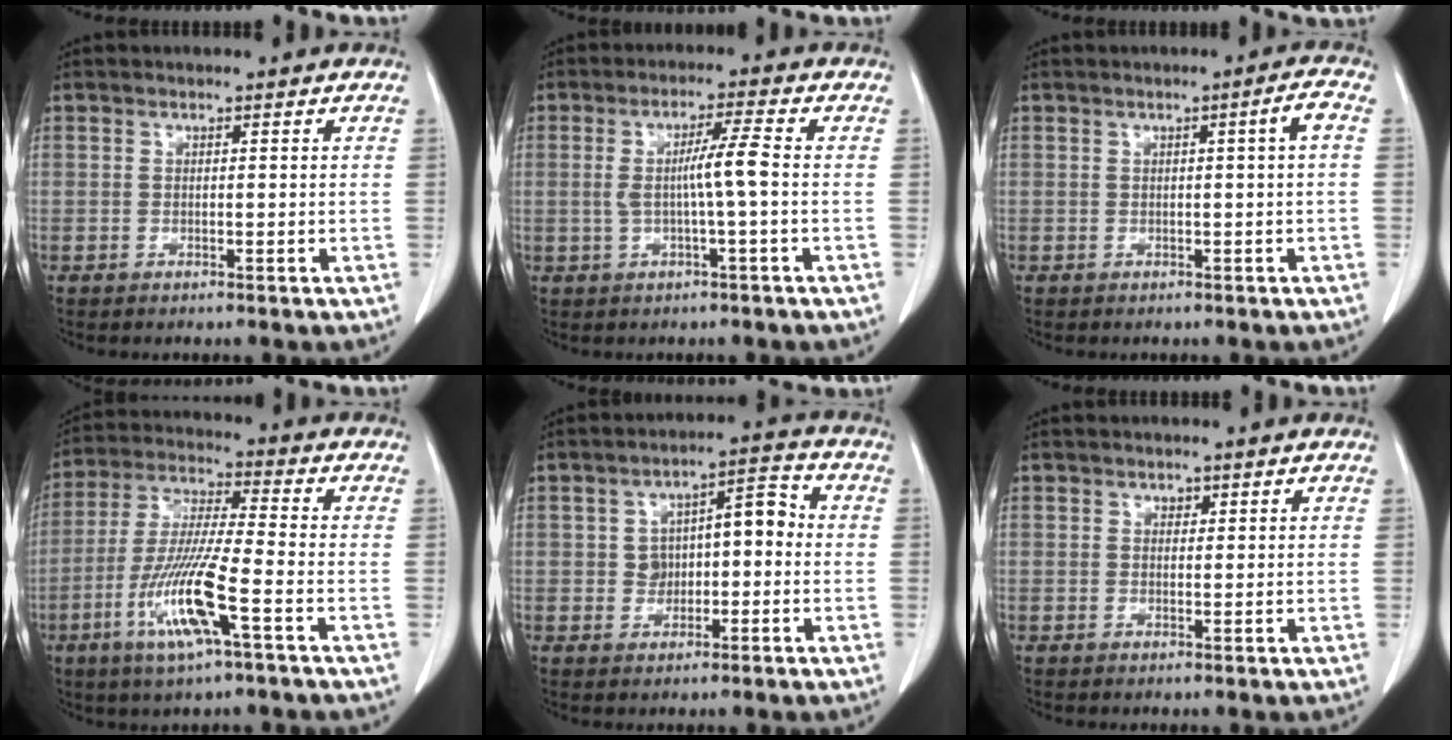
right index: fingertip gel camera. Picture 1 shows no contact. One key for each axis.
{"total": 5.4, "fx": -0.2, "fy": -0.5, "fz": 5.4, "tx": -0.099, "ty": 0.006, "tz": -0.003}
{"total": 2.2, "fx": 0.1, "fy": -0.4, "fz": 2.2, "tx": -0.031, "ty": 0.004, "tz": 0.004}
{"total": 12.7, "fx": -5.0, "fy": 0.5, "fz": 11.6, "tx": -0.239, "ty": -0.016, "tz": -0.098}
{"total": 6.9, "fx": -0.2, "fy": 4.1, "fz": 5.5, "tx": -0.080, "ty": 0.040, "tz": -0.001}
{"total": 0.9, "fx": 0.5, "fy": 0.6, "fz": 0.4, "tx": -0.002, "ty": -0.003, "tz": 0.007}